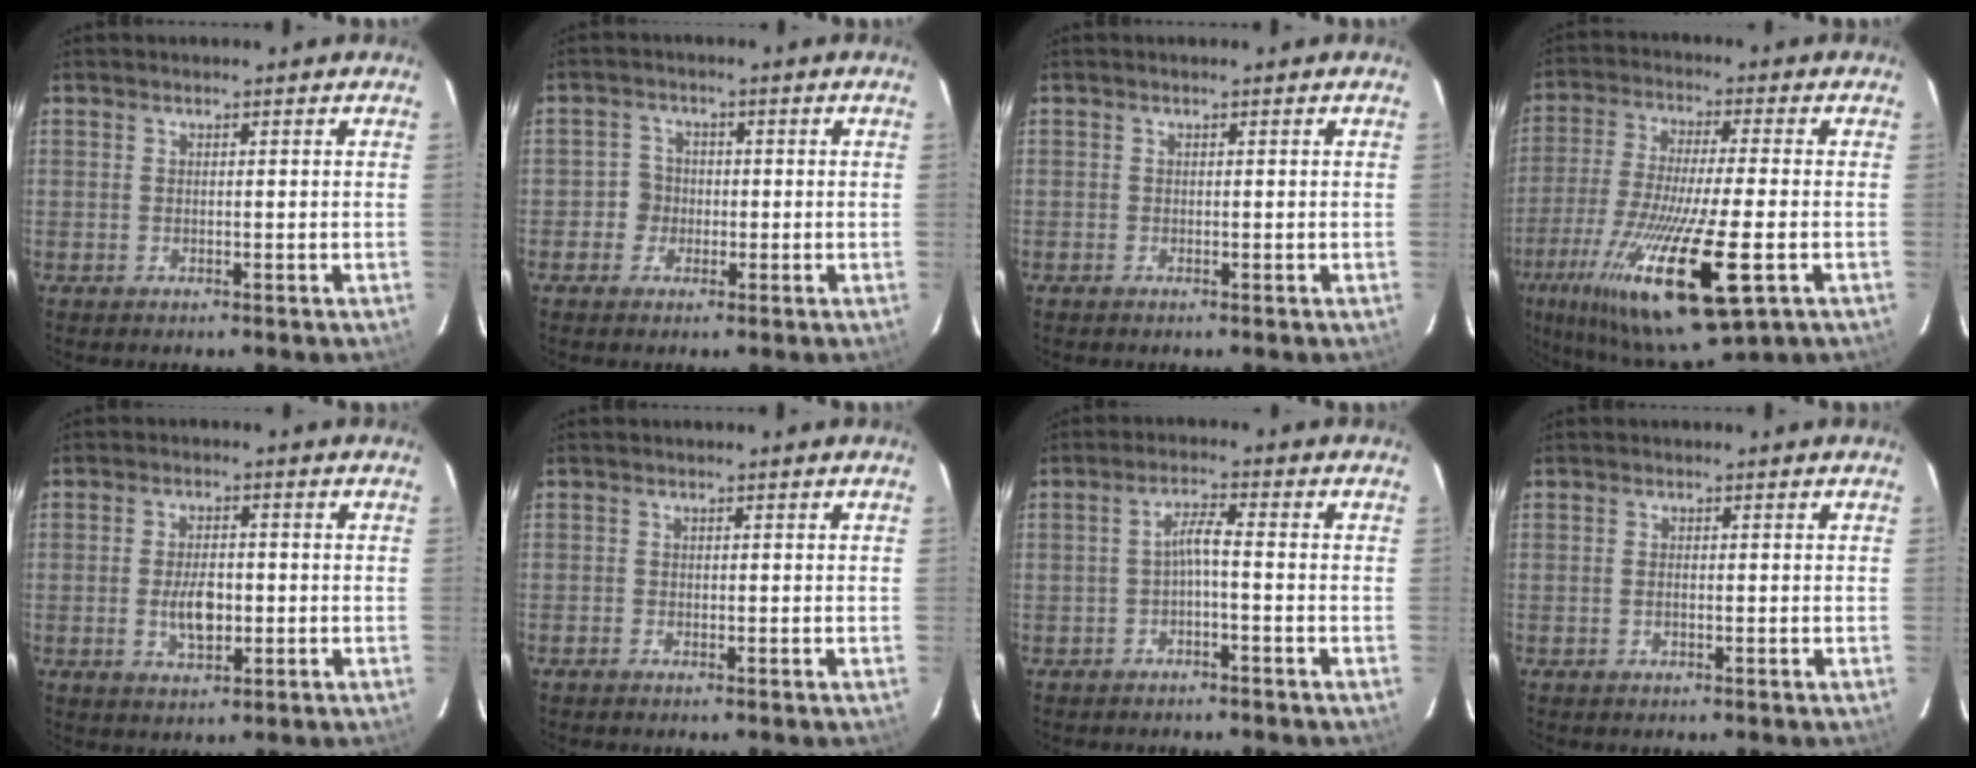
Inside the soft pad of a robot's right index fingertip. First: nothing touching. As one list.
[{"total": 3.4, "force": [-1.1, 3.3, 0.2], "torque": [0.002, 0.013, -0.021]}, {"total": 0.0}, {"total": 22.5, "force": [-9.8, 4.5, 19.8], "torque": [-0.394, -0.070, -0.174]}, {"total": 5.8, "force": [-1.1, 2.9, 4.9], "torque": [-0.094, -0.002, -0.017]}, {"total": 0.6, "force": [-0.5, 0.4, 0.0], "torque": [-0.004, 0.000, -0.011]}, {"total": 2.9, "force": [-1.4, 0.0, 2.6], "torque": [-0.055, 0.008, -0.026]}, {"total": 0.9, "force": [-0.3, 0.4, 0.8], "torque": [-0.018, 0.001, -0.006]}]